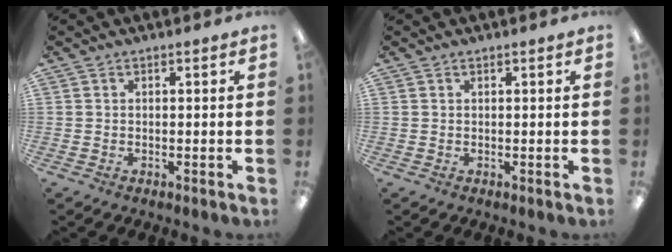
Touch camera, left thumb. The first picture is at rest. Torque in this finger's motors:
{"motor_torque": [0.10, 0.07, 0.15, -0.25, -0.02]}